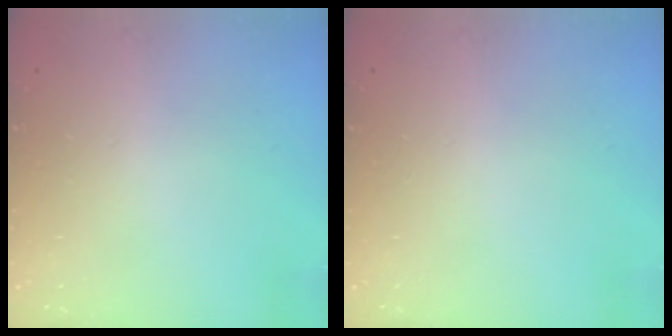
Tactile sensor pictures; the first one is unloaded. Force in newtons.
{"total": 0.0}